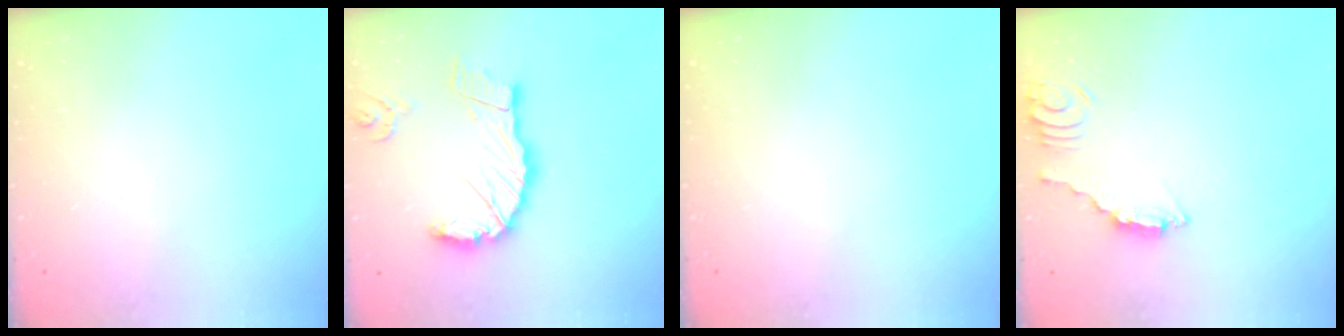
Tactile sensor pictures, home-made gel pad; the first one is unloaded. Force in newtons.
{"total": 17.6, "press": 17.4, "slide": 2.3}
{"total": 0.0}
{"total": 3.0, "press": 3.0, "slide": 0.1}